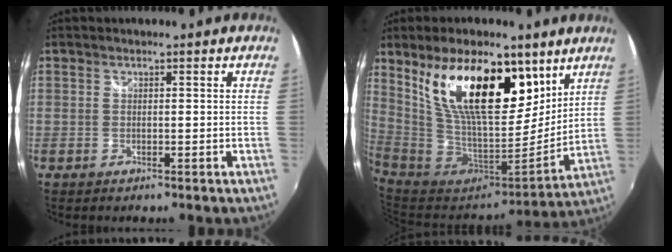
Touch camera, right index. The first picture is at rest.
{"total": 21.3, "force": [10.6, 9.5, 15.9], "torque": [-0.285, 0.012, 0.195]}